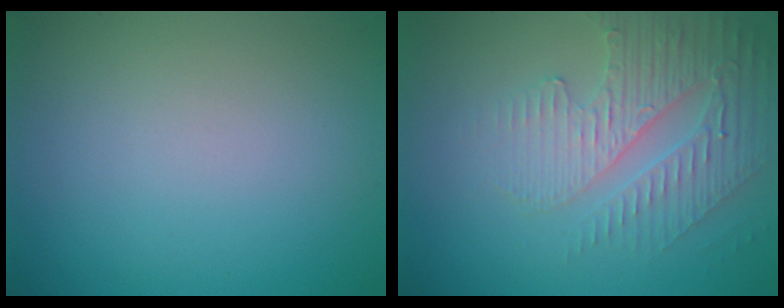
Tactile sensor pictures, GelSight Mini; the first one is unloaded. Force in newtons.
{"total": 3.8, "press": 3.6, "slide": 1.3}